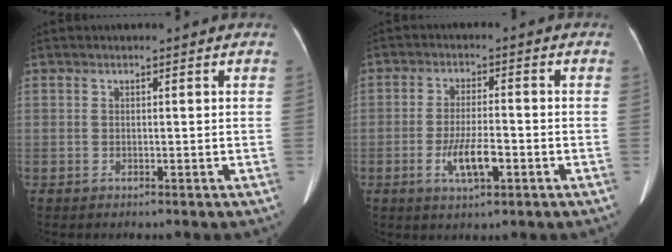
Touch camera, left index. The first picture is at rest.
{"total": 6.1, "force": [-2.3, 1.6, 5.5], "torque": [-0.107, -0.003, -0.038]}